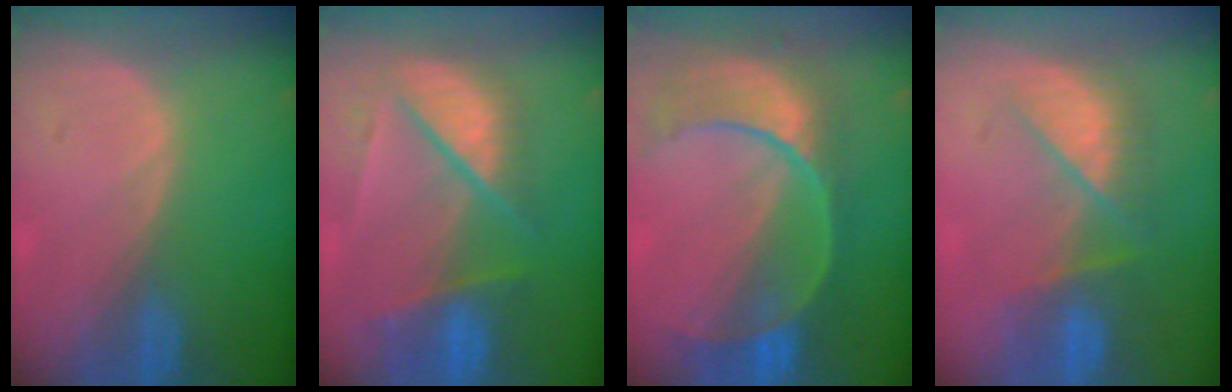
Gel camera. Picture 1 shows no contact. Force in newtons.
{"total": 9.3, "press": 8.1, "slide": 4.5}
{"total": 10.9, "press": 9.3, "slide": 5.7}
{"total": 7.3, "press": 7.1, "slide": 1.6}